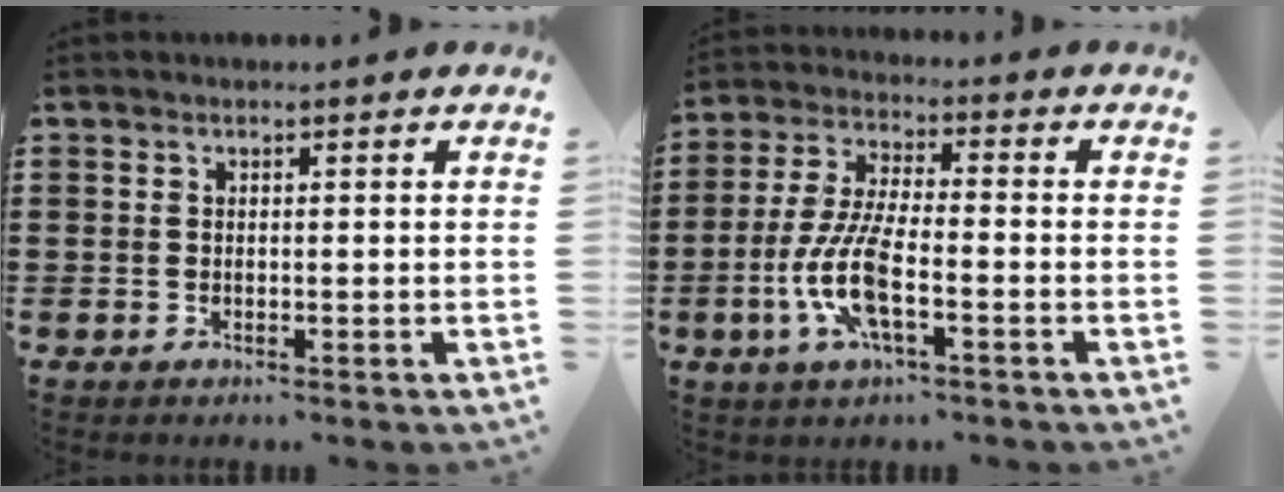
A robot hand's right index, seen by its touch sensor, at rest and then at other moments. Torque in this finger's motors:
{"motor_torque": [2.14, 0.00, 1.05, 0.21]}